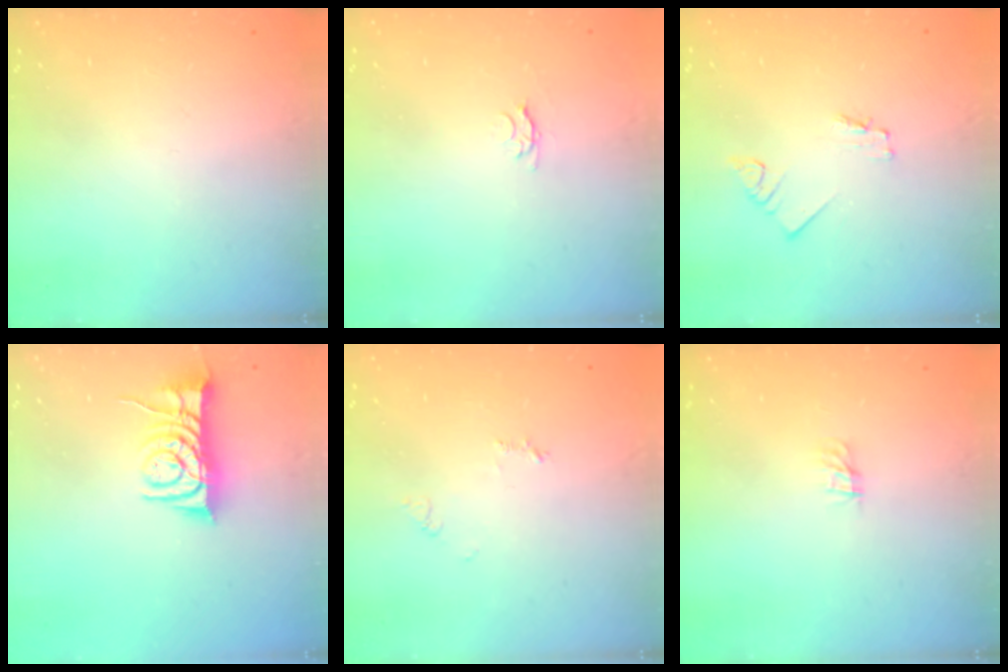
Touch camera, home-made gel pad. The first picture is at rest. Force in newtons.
{"total": 3.3, "press": 3.2, "slide": 0.5}
{"total": 1.8, "press": 1.7, "slide": 0.2}
{"total": 9.1, "press": 9.1, "slide": 0.5}
{"total": 4.1, "press": 4.0, "slide": 0.4}
{"total": 0.0}